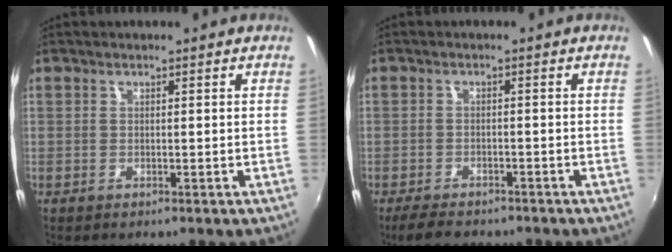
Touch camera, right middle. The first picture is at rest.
{"total": 6.8, "force": [-5.7, 2.4, 3.0], "torque": [-0.074, -0.015, -0.093]}